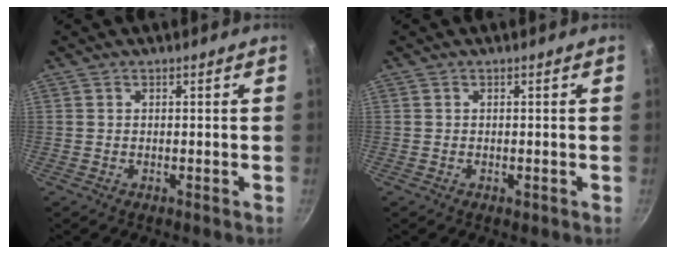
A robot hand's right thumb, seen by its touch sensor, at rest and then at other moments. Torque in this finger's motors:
{"motor_torque": [0.38, -0.04, 0.53, -0.18, 0.04]}